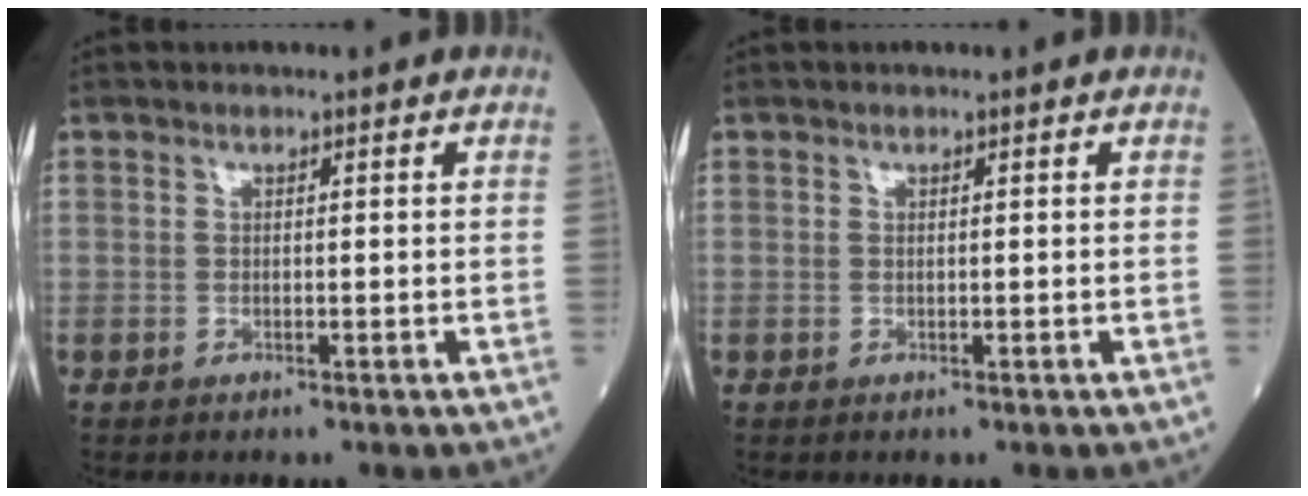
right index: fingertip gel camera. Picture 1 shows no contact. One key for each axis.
{"total": 0.0}